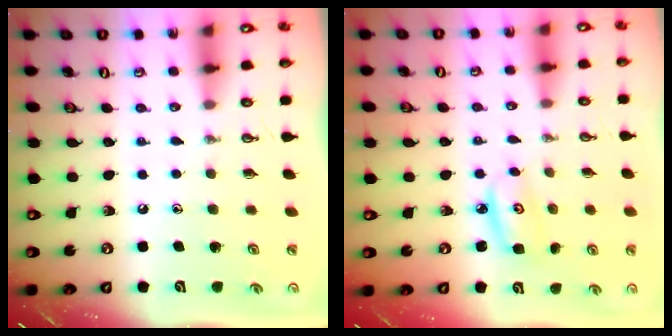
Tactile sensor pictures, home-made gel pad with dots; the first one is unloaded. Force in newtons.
{"total": 4.2, "press": 4.2, "slide": 0.3}